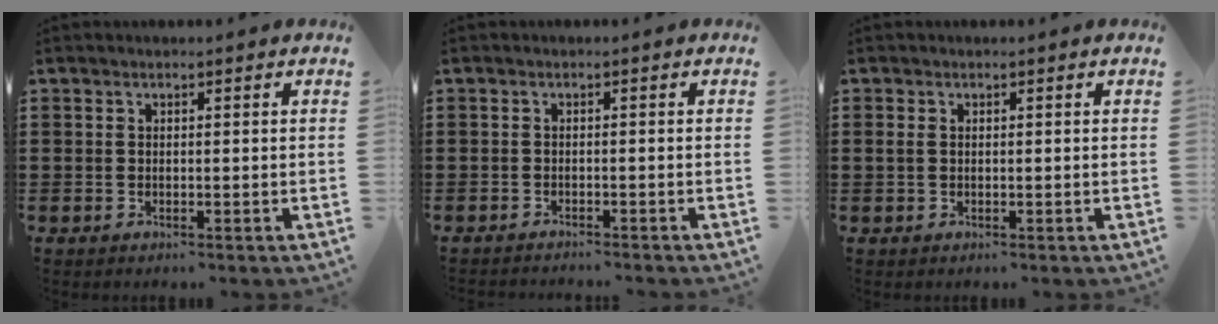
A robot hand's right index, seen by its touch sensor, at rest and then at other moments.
{"total": 1.0, "force": [-1.0, 0.0, 0.0], "torque": [-0.003, 0.001, -0.020]}
{"total": 1.0, "force": [0.1, 0.7, 0.7], "torque": [-0.025, 0.002, -0.001]}